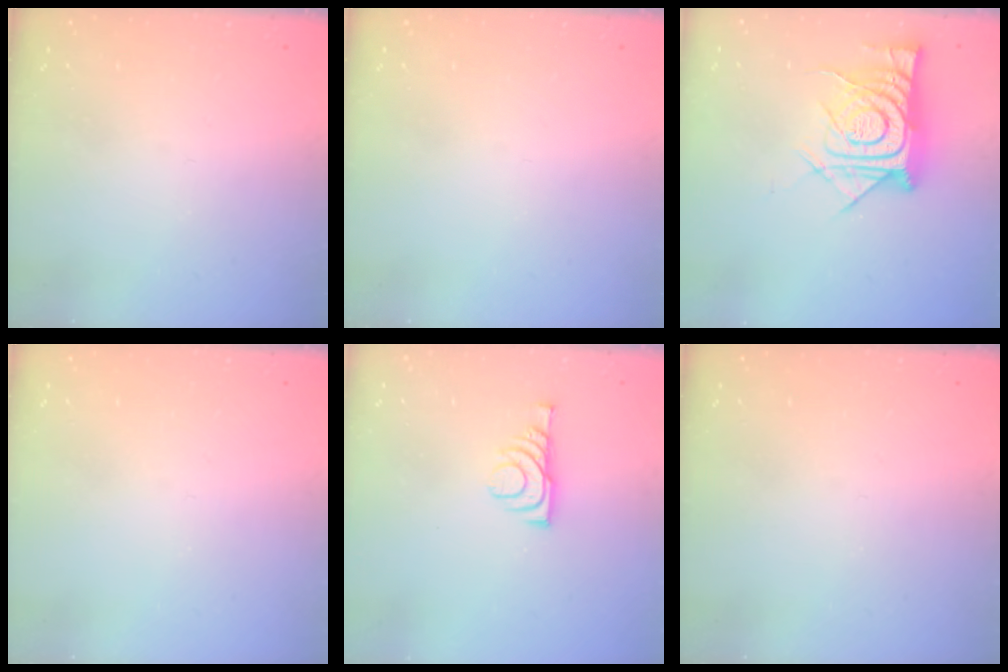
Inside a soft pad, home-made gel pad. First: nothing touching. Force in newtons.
{"total": 0.0}
{"total": 14.5, "press": 14.4, "slide": 1.4}
{"total": 0.0}
{"total": 7.2, "press": 7.1, "slide": 1.1}
{"total": 0.0}